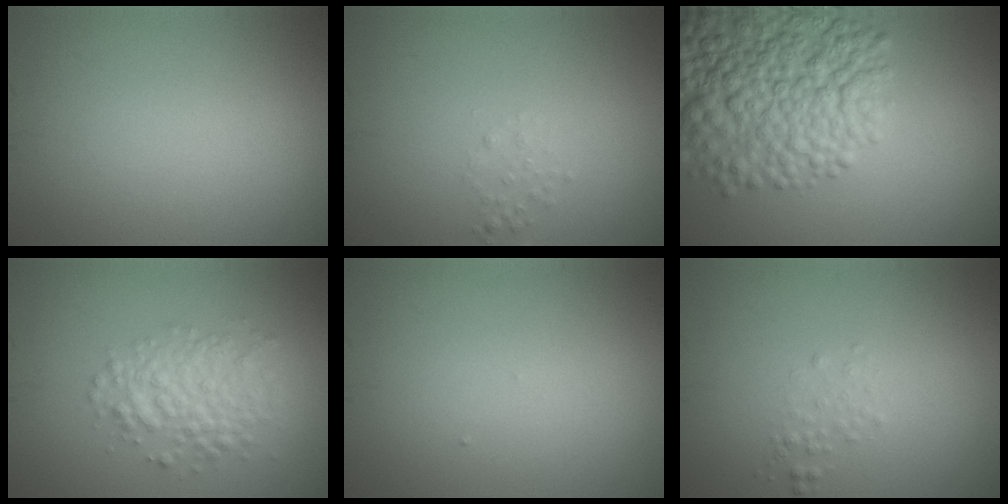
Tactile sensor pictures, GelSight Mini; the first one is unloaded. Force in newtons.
{"total": 0.8, "press": 0.8, "slide": 0.1}
{"total": 10.0, "press": 10.0, "slide": 0.3}
{"total": 3.7, "press": 3.7, "slide": 0.1}
{"total": 0.0}
{"total": 1.0, "press": 1.0, "slide": 0.0}